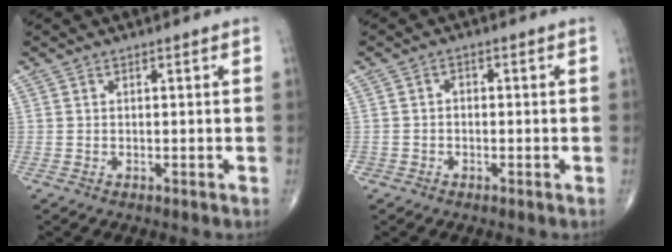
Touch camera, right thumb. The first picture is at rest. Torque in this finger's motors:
{"motor_torque": [-0.01, 0.04, -0.09, -0.10, -0.07]}